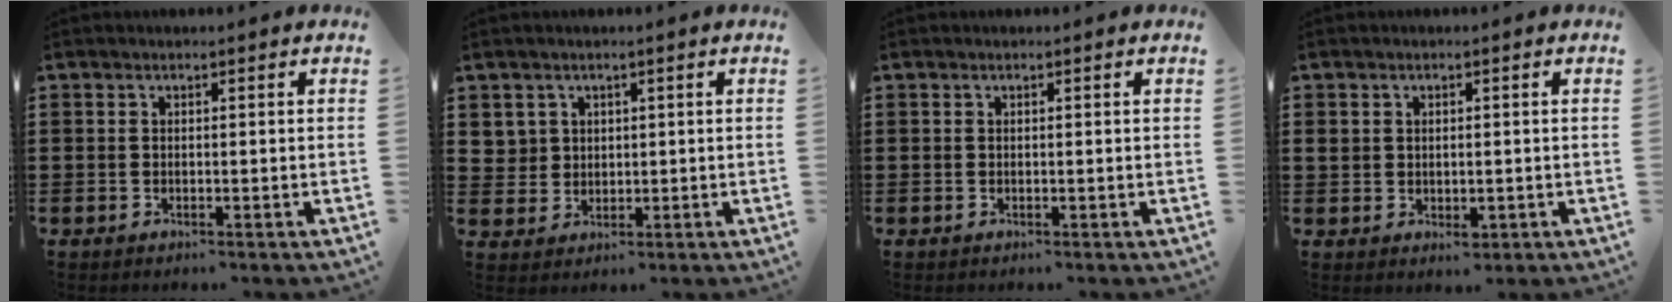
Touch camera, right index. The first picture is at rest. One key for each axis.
{"total": 3.4, "fx": 1.5, "fy": 3.0, "fz": 0.4, "tx": -0.024, "ty": 0.011, "tz": 0.029}
{"total": 0.0}
{"total": 2.2, "fx": 0.1, "fy": 1.7, "fz": 1.3, "tx": -0.029, "ty": 0.005, "tz": 0.001}